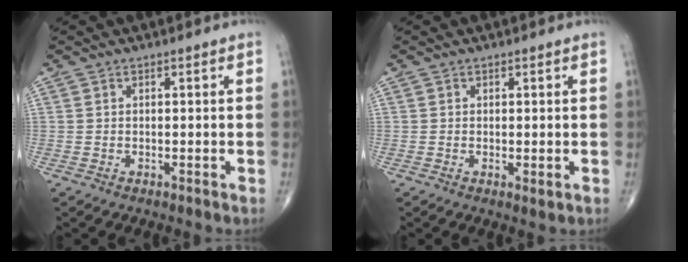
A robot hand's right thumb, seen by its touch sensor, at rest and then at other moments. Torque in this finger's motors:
{"motor_torque": [-0.32, 0.02, -0.07, -0.02, -0.01]}